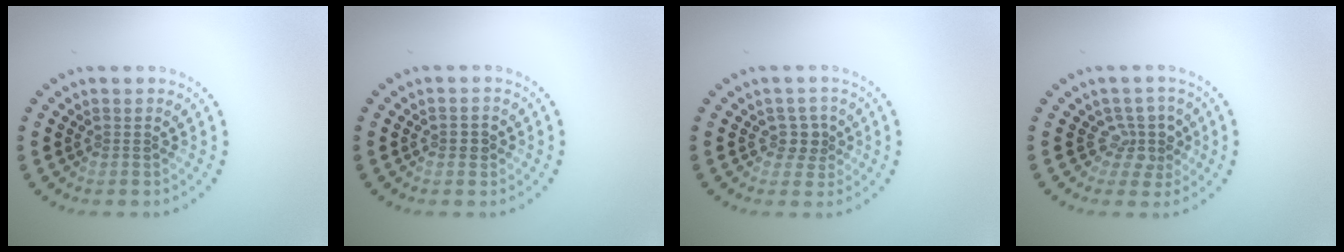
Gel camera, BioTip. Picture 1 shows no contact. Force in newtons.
{"total": 1.4, "press": 1.4, "slide": 0.0}
{"total": 2.1, "press": 1.8, "slide": 1.1}
{"total": 2.6, "press": 1.9, "slide": 1.9}